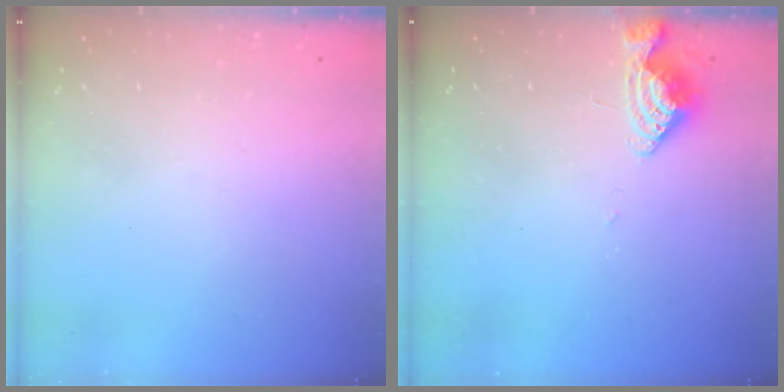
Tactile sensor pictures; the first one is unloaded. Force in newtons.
{"total": 5.8, "press": 5.8, "slide": 0.7}